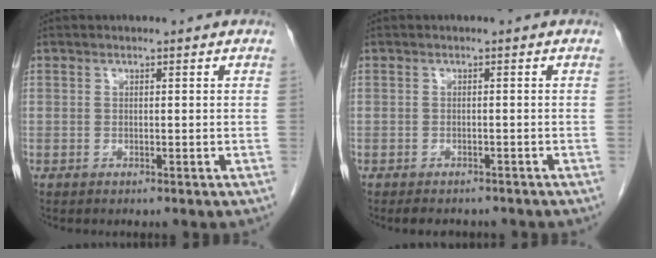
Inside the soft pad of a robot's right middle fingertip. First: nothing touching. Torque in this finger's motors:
{"motor_torque": [-0.17, 0.17, 0.00, 0.00]}